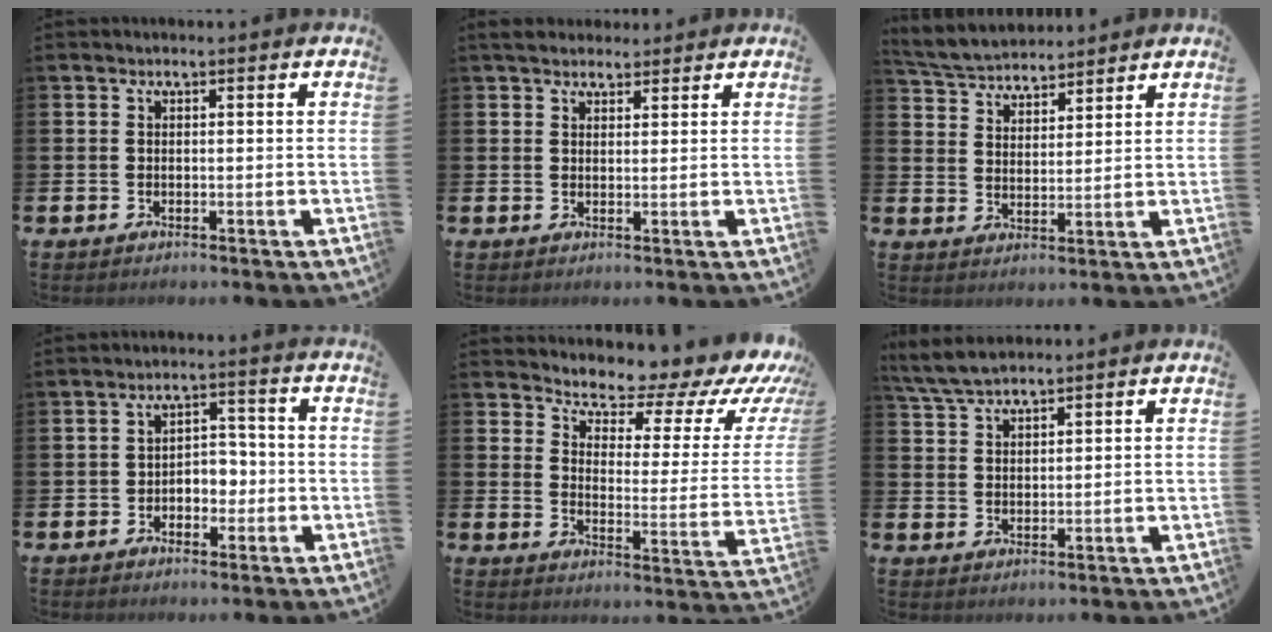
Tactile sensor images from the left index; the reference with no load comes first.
{"total": 3.6, "force": [3.3, 1.4, 0.6], "torque": [-0.013, -0.008, 0.060]}
{"total": 4.9, "force": [4.8, 0.9, 0.1], "torque": [-0.023, -0.028, 0.086]}
{"total": 3.1, "force": [-1.2, 2.5, 1.4], "torque": [-0.027, 0.007, -0.031]}
{"total": 8.0, "force": [7.4, 2.4, 2.0], "torque": [-0.037, -0.073, 0.115]}
{"total": 5.0, "force": [4.6, 1.0, 1.6], "torque": [-0.051, -0.007, 0.088]}